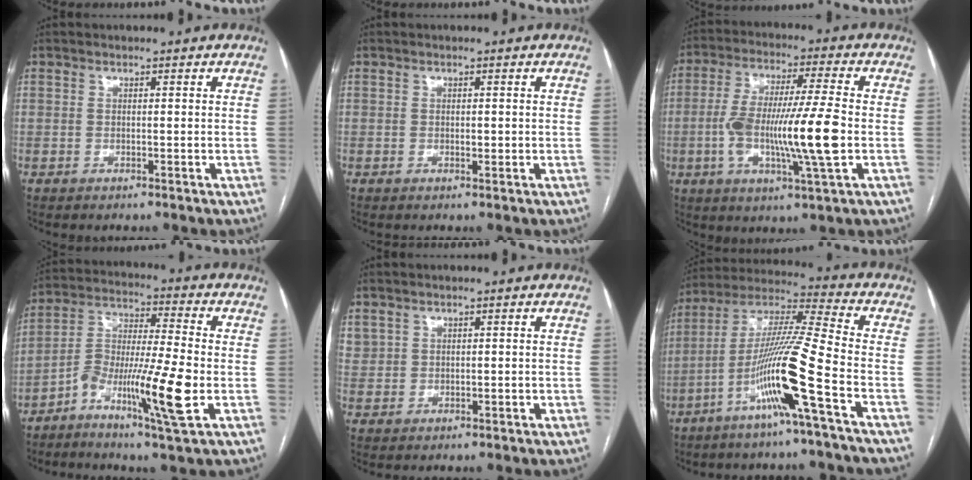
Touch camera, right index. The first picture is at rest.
{"total": 0.8, "force": [0.0, 0.4, 0.7], "torque": [-0.013, 0.001, 0.002]}
{"total": 14.7, "force": [-2.3, 0.7, 14.5], "torque": [-0.277, -0.002, -0.044]}
{"total": 12.9, "force": [-4.8, 0.5, 11.9], "torque": [-0.236, 0.000, -0.091]}
{"total": 1.9, "force": [0.9, 1.6, 0.6], "torque": [-0.020, 0.011, 0.028]}
{"total": 14.7, "force": [-6.1, -1.6, 13.3], "torque": [-0.260, -0.004, -0.118]}